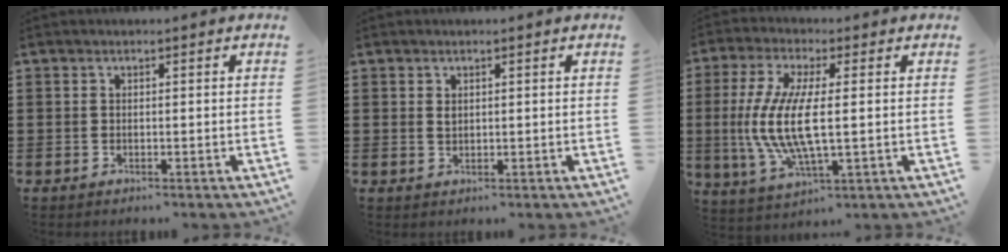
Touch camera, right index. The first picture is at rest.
{"total": 0.9, "force": [0.4, 0.5, 0.7], "torque": [-0.016, 0.000, 0.008]}
{"total": 10.2, "force": [-0.4, 2.8, 9.8], "torque": [-0.230, -0.021, -0.018]}